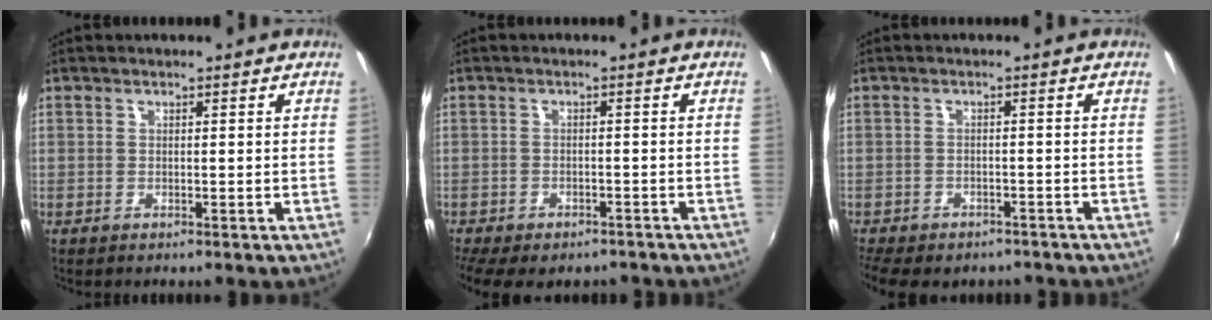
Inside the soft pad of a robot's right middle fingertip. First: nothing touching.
{"total": 11.1, "force": [-8.7, 4.5, 5.4], "torque": [-0.124, -0.038, -0.126]}
{"total": 10.7, "force": [-8.4, 4.7, 4.7], "torque": [-0.114, -0.029, -0.121]}